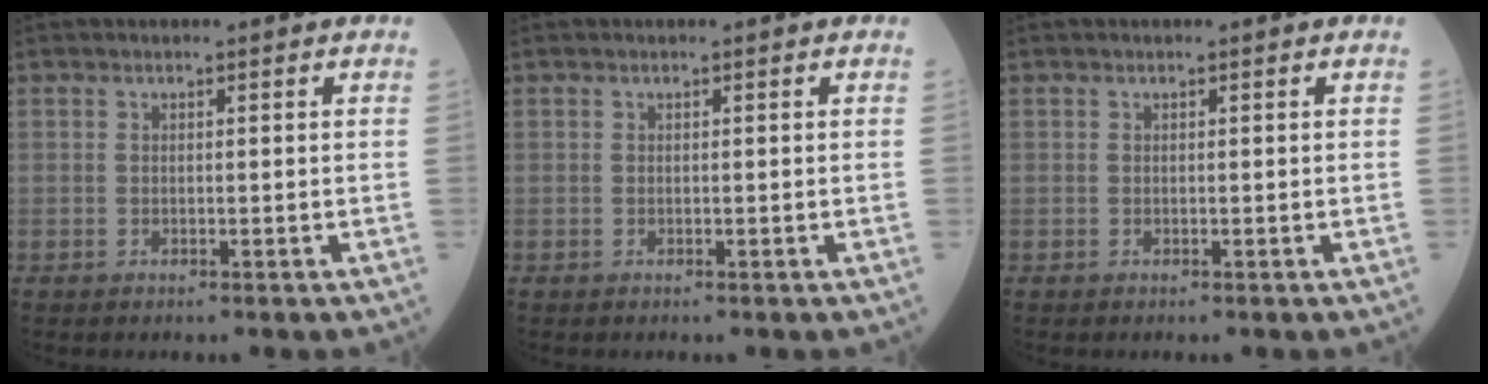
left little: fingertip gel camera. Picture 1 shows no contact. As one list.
[{"total": 0.0}, {"total": 0.0}]